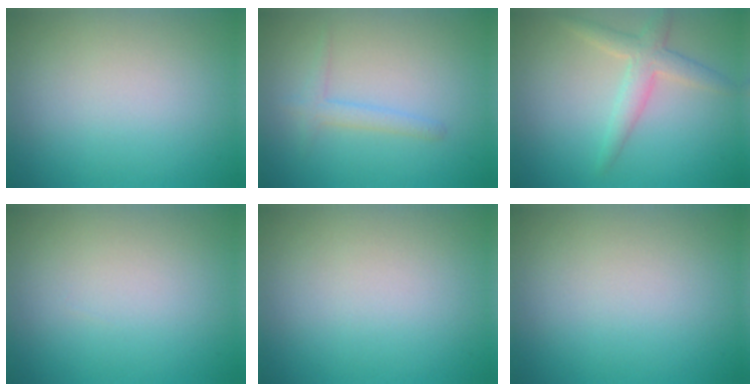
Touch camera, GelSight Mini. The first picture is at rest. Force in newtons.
{"total": 1.6, "press": 1.6, "slide": 0.1}
{"total": 2.8, "press": 2.8, "slide": 0.1}
{"total": 0.0}
{"total": 0.0}
{"total": 0.0}